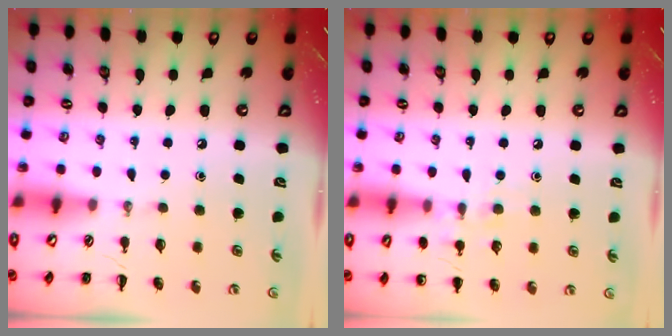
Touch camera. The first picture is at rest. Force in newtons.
{"total": 7.9, "press": 7.6, "slide": 2.0}